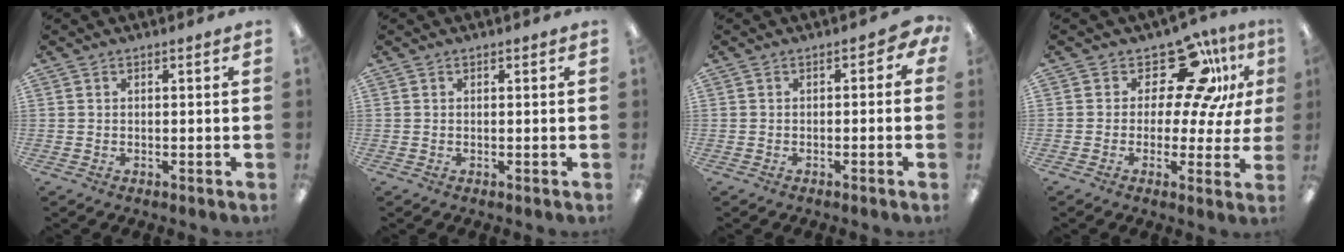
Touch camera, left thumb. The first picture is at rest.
{"total": 0.6, "force": [0.4, 0.5, 0.1], "torque": [0.007, 0.000, 0.005]}
{"total": 2.2, "force": [-0.9, 1.7, 1.2], "torque": [-0.013, 0.007, -0.019]}
{"total": 14.9, "force": [9.2, 7.1, 9.3], "torque": [-0.137, -0.063, 0.157]}